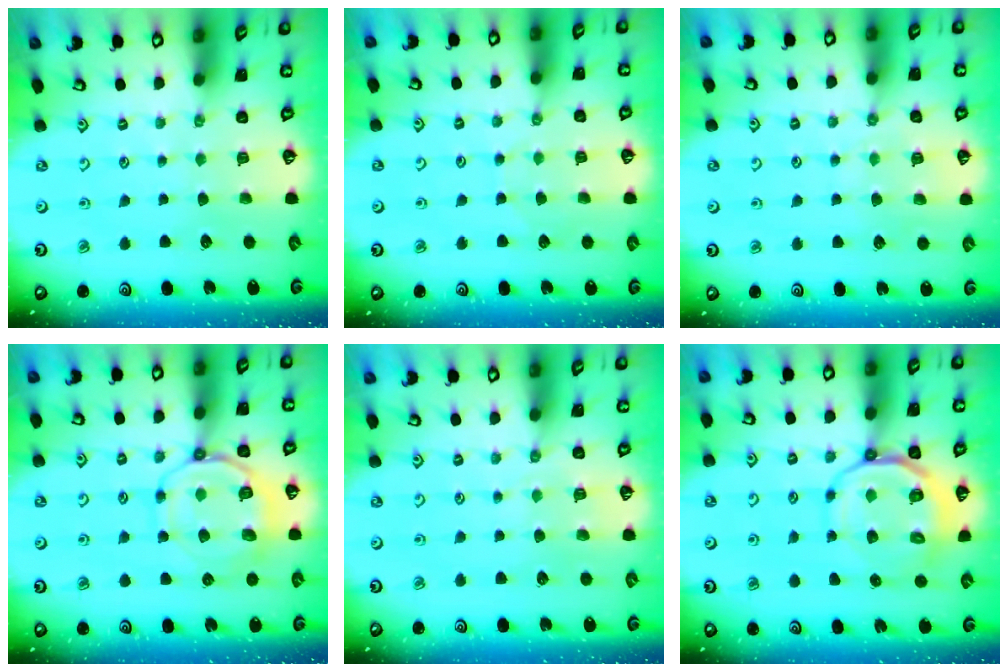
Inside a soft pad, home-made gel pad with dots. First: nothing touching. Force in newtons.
{"total": 3.9, "press": 3.9, "slide": 0.5}
{"total": 5.8, "press": 5.7, "slide": 0.8}
{"total": 10.4, "press": 10.3, "slide": 1.4}
{"total": 3.2, "press": 3.1, "slide": 0.7}
{"total": 11.6, "press": 11.3, "slide": 2.7}